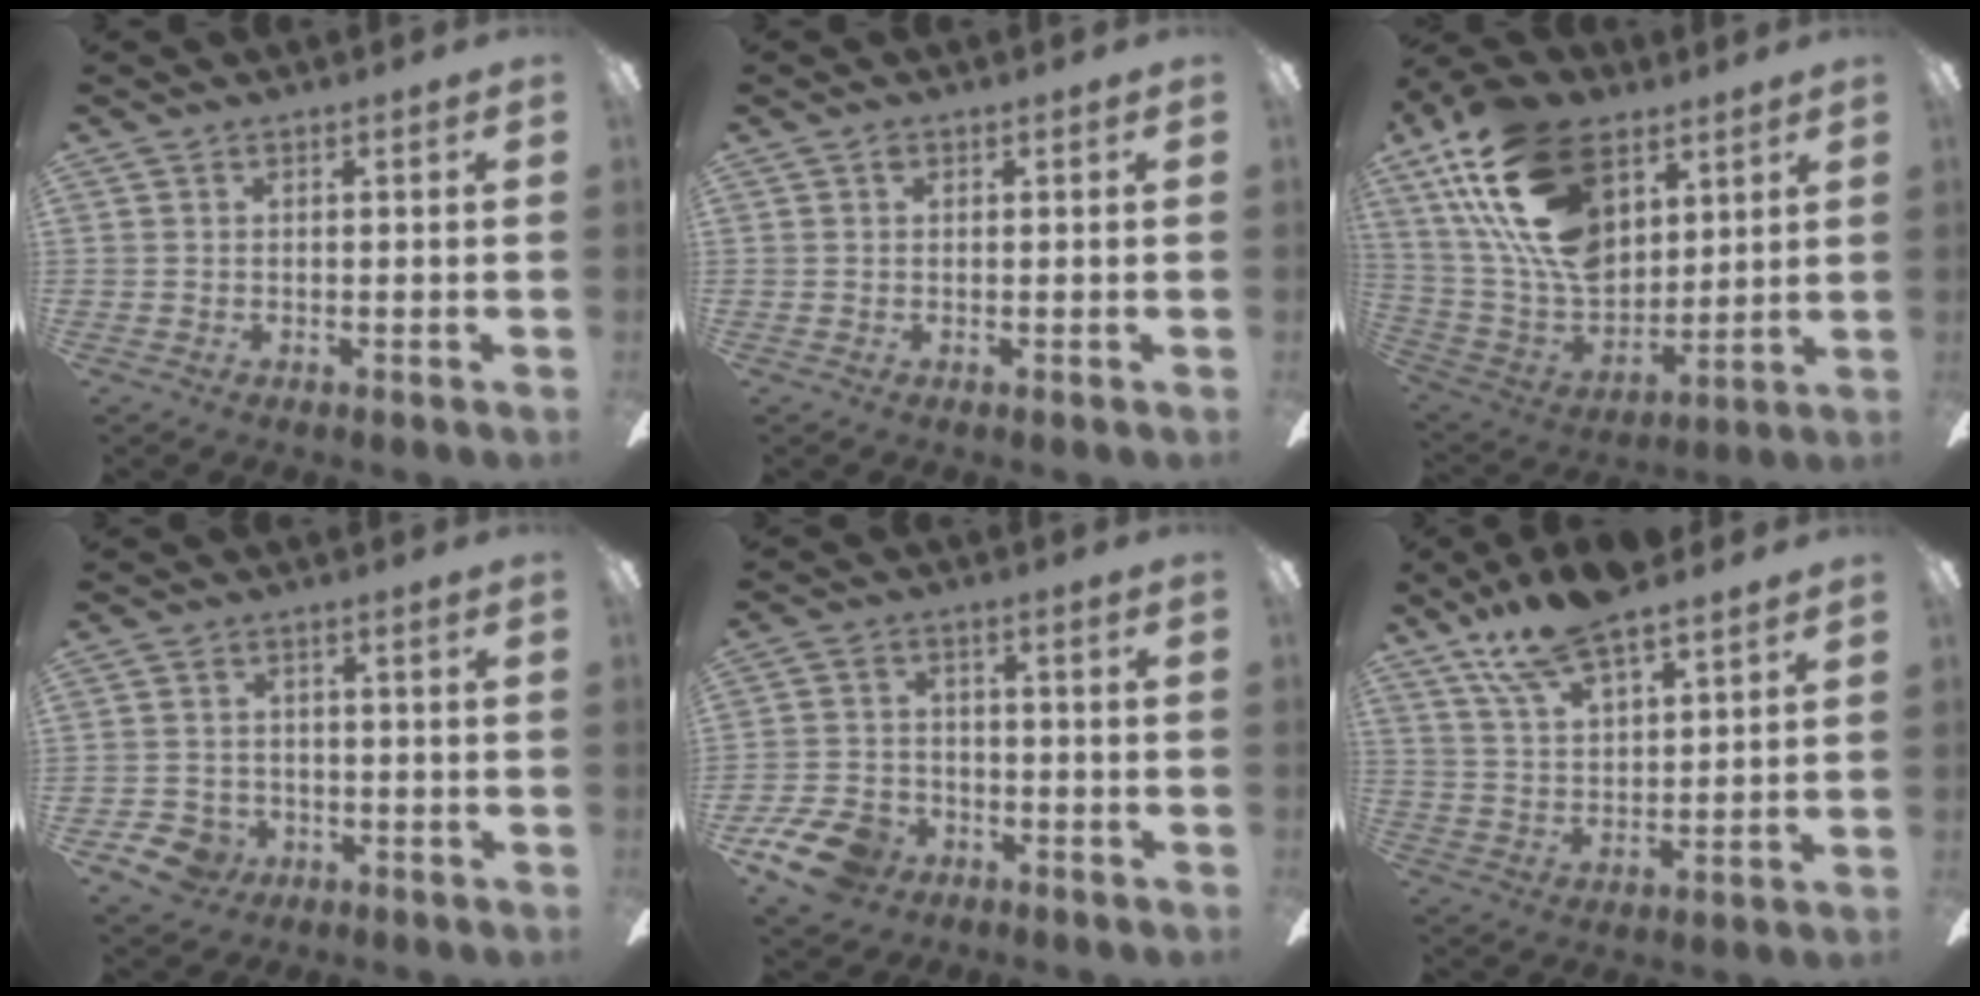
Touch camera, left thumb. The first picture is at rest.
{"total": 0.8, "force": [0.2, 0.5, 0.5], "torque": [-0.010, 0.003, 0.004]}
{"total": 24.7, "force": [11.5, 14.8, 16.0], "torque": [-0.324, -0.047, 0.206]}
{"total": 5.5, "force": [-2.8, 4.4, 1.6], "torque": [-0.053, 0.015, -0.054]}
{"total": 10.6, "force": [-6.5, 6.8, 5.0], "torque": [-0.115, 0.039, -0.121]}
{"total": 13.7, "force": [10.7, 4.4, 7.4], "torque": [-0.143, -0.046, 0.193]}